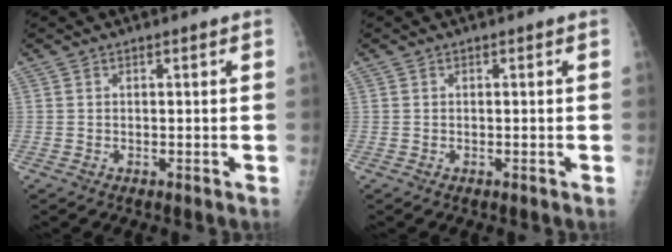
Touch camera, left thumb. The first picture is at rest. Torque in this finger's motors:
{"motor_torque": [0.09, -0.01, 0.00, 0.00, 0.00]}